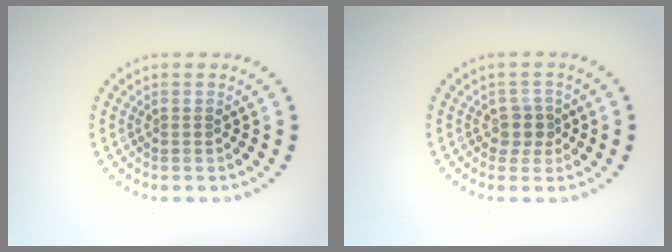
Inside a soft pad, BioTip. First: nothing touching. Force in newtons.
{"total": 1.8, "press": 1.4, "slide": 1.2}